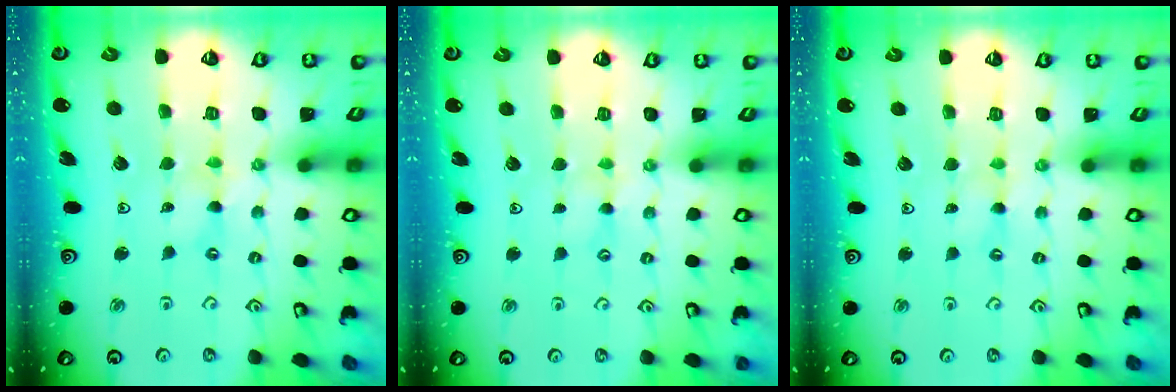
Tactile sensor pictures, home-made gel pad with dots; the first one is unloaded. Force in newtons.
{"total": 1.7, "press": 1.7, "slide": 0.2}
{"total": 1.4, "press": 1.4, "slide": 0.3}